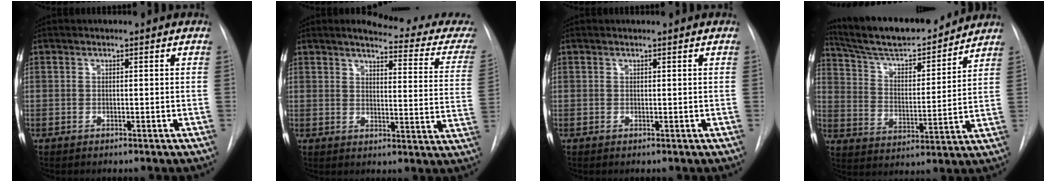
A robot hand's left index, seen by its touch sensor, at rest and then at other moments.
{"total": 16.2, "force": [14.8, 1.8, 6.3], "torque": [-0.063, -0.060, 0.153]}
{"total": 0.0}
{"total": 18.4, "force": [16.6, 3.0, 7.3], "torque": [-0.122, 0.006, 0.267]}